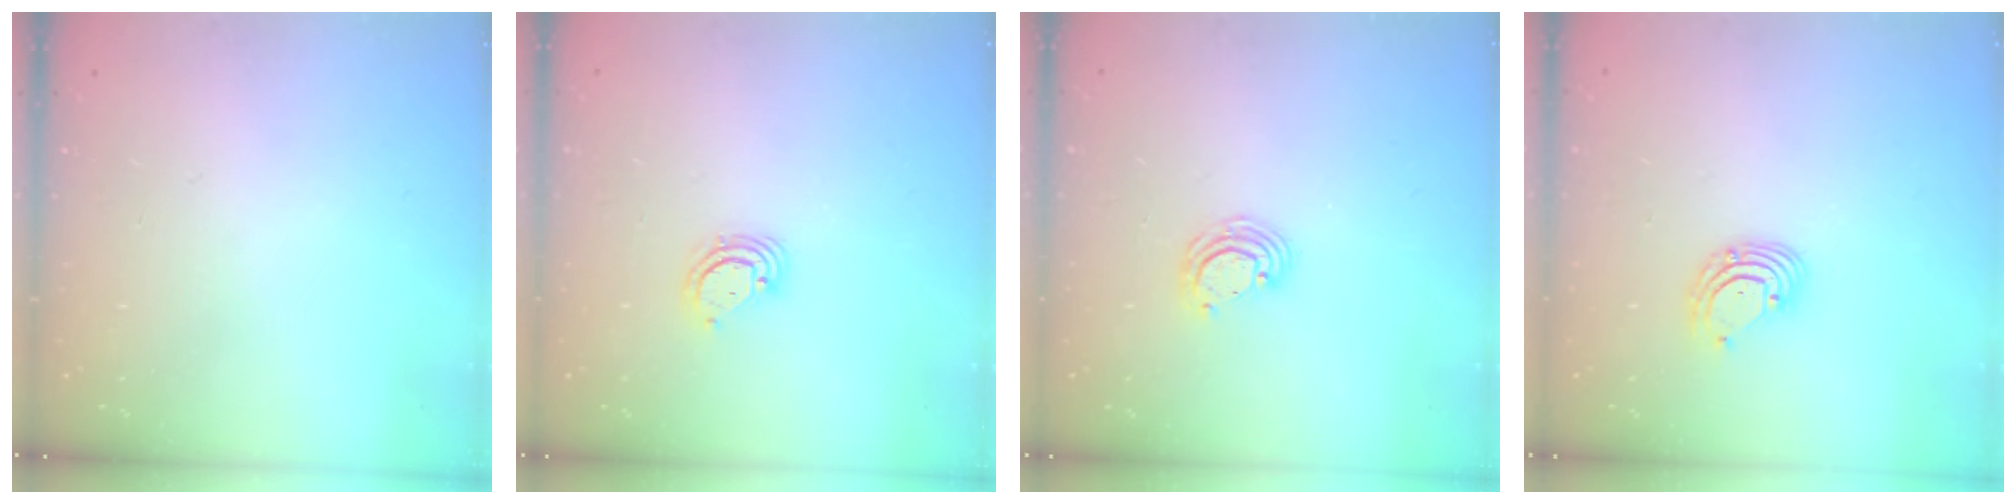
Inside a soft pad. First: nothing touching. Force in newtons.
{"total": 3.6, "press": 3.6, "slide": 0.3}
{"total": 4.8, "press": 4.8, "slide": 0.2}
{"total": 4.8, "press": 4.7, "slide": 0.5}